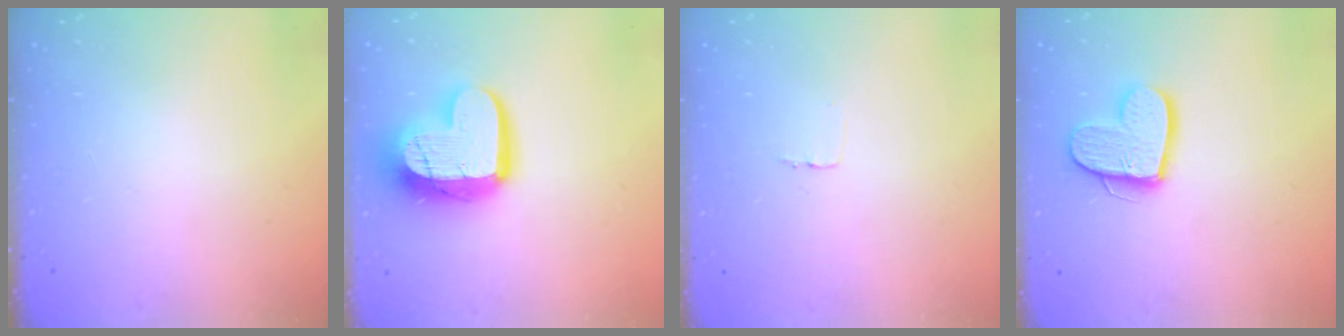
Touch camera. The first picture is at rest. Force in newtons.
{"total": 16.1, "press": 16.1, "slide": 0.9}
{"total": 2.6, "press": 2.6, "slide": 0.1}
{"total": 12.9, "press": 12.9, "slide": 1.0}